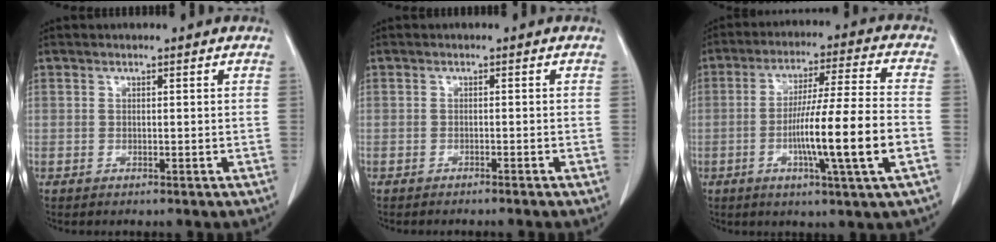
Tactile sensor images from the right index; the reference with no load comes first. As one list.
[{"total": 1.9, "force": [-1.6, -0.2, 0.9], "torque": [-0.012, 0.002, -0.020]}, {"total": 13.8, "force": [-3.7, -0.8, 13.3], "torque": [-0.233, -0.005, -0.066]}]